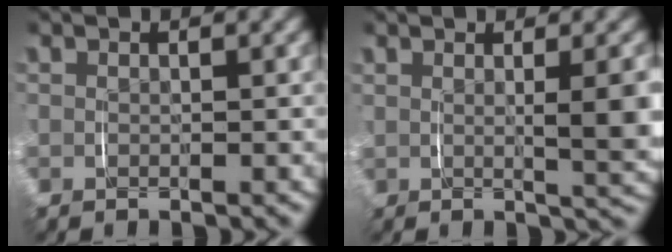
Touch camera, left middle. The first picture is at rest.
{"total": 4.1, "force": [0.9, 1.2, 3.8], "torque": [-0.046, -0.001, 0.016]}